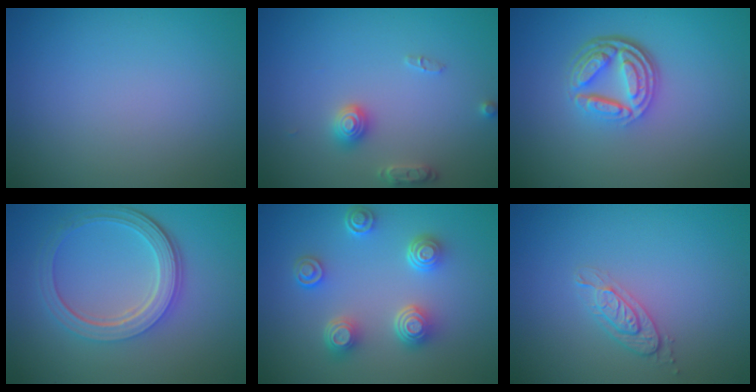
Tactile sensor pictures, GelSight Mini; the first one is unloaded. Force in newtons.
{"total": 2.5, "press": 2.5, "slide": 0.4}
{"total": 5.2, "press": 3.6, "slide": 3.7}
{"total": 5.2, "press": 3.9, "slide": 3.5}
{"total": 4.5, "press": 3.5, "slide": 2.7}
{"total": 2.1, "press": 1.8, "slide": 1.1}